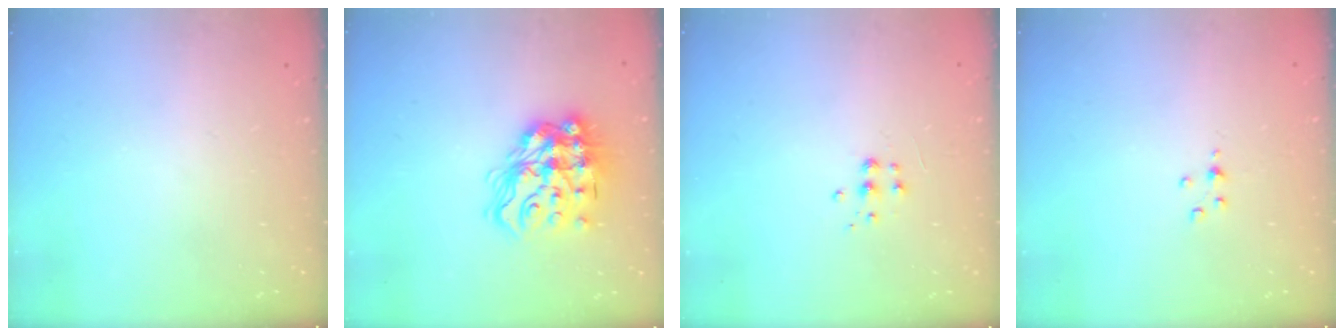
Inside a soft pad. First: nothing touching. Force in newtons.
{"total": 17.4, "press": 17.3, "slide": 1.7}
{"total": 4.9, "press": 4.9, "slide": 0.5}
{"total": 2.9, "press": 2.8, "slide": 0.4}